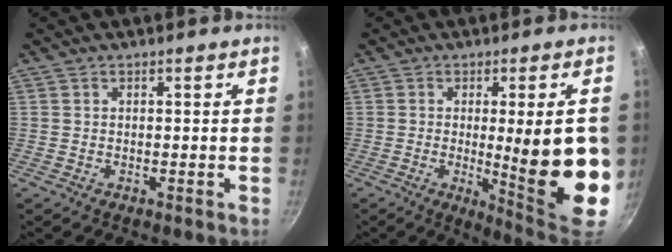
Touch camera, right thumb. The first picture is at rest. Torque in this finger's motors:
{"motor_torque": [-0.56, 2.11, 1.84, 0.10, 0.30]}